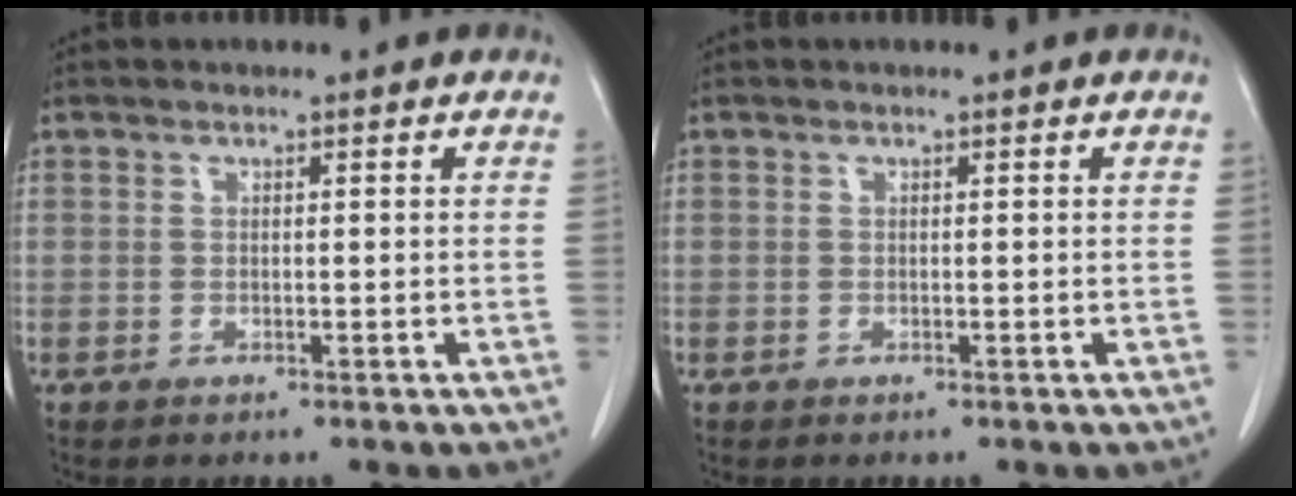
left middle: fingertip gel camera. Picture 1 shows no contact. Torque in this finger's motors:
{"motor_torque": [0.03, -0.02, 0.02, -0.01]}